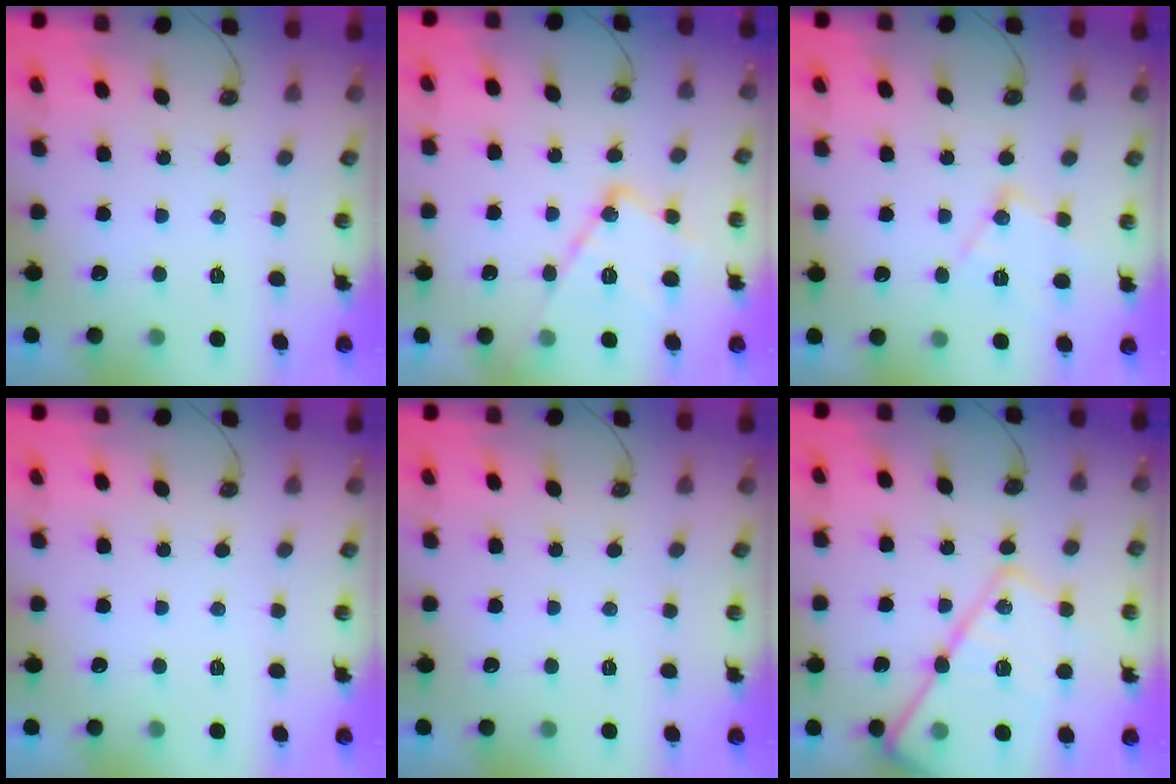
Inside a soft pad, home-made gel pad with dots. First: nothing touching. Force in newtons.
{"total": 15.4, "press": 15.3, "slide": 1.2}
{"total": 12.6, "press": 12.6, "slide": 0.7}
{"total": 0.0}
{"total": 0.0}
{"total": 22.9, "press": 22.8, "slide": 2.0}